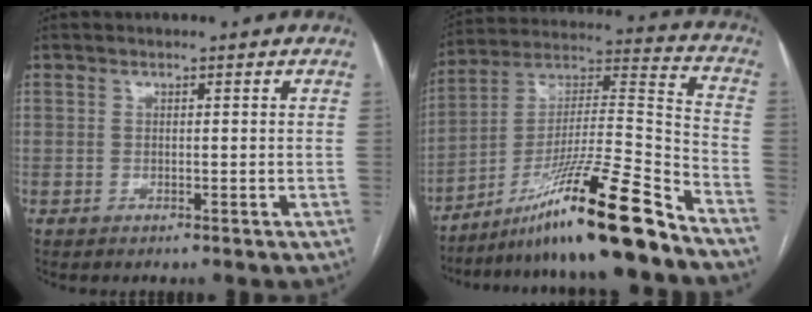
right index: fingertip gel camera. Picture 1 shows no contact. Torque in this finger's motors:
{"motor_torque": [1.11, -1.03, 0.49, 0.21]}